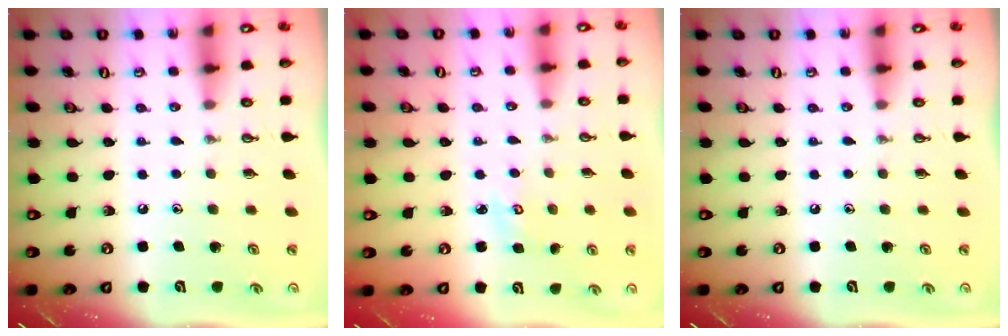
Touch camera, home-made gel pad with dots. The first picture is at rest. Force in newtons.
{"total": 2.3, "press": 2.3, "slide": 0.2}
{"total": 0.0}